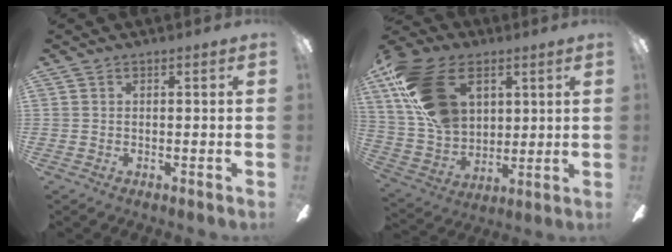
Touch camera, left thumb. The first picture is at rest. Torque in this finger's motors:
{"motor_torque": [1.75, 1.75, 1.83, -0.94, 0.34]}